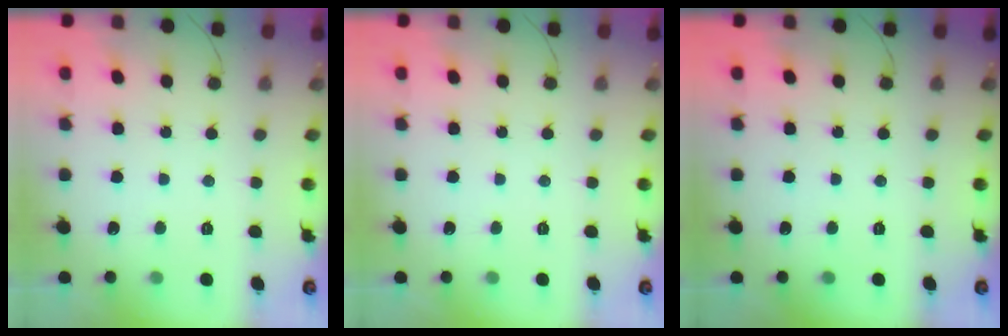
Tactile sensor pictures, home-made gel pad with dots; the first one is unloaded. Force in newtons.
{"total": 0.0}
{"total": 0.0}